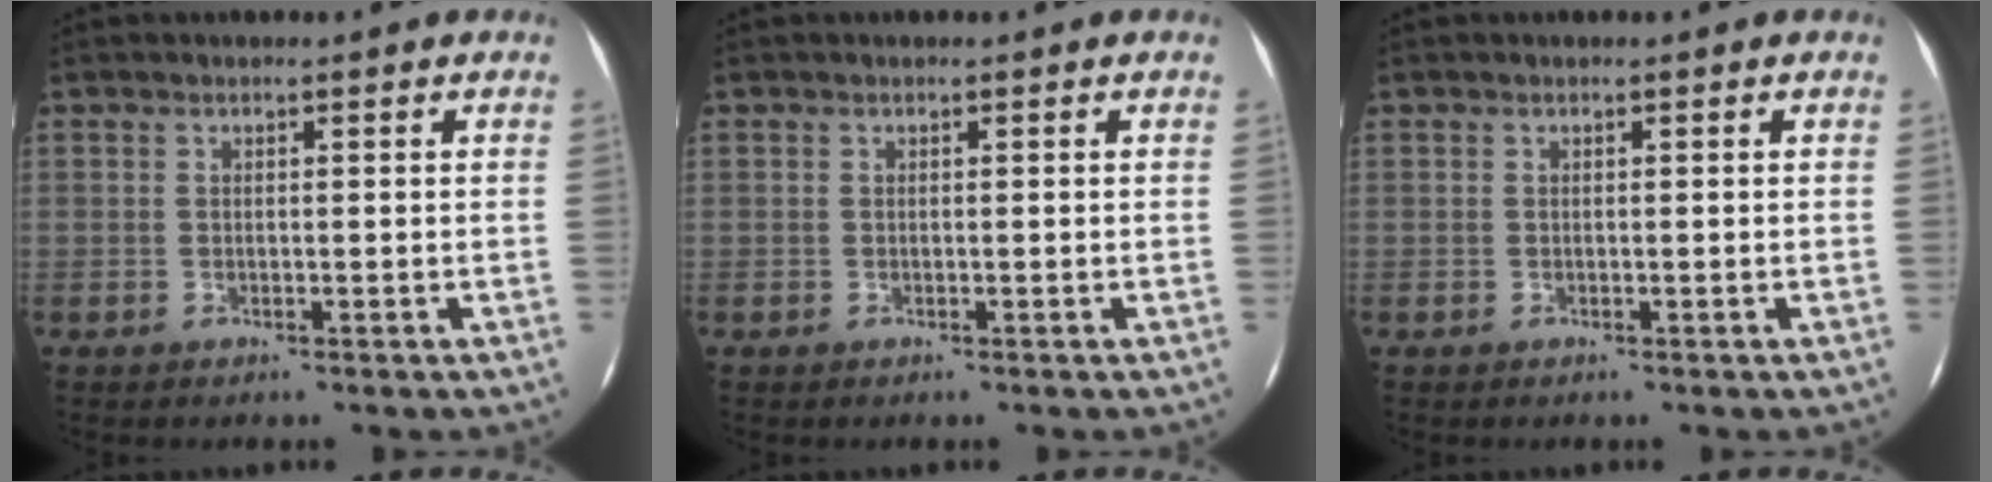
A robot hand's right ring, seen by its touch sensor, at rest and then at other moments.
{"total": 0.0}
{"total": 0.0}